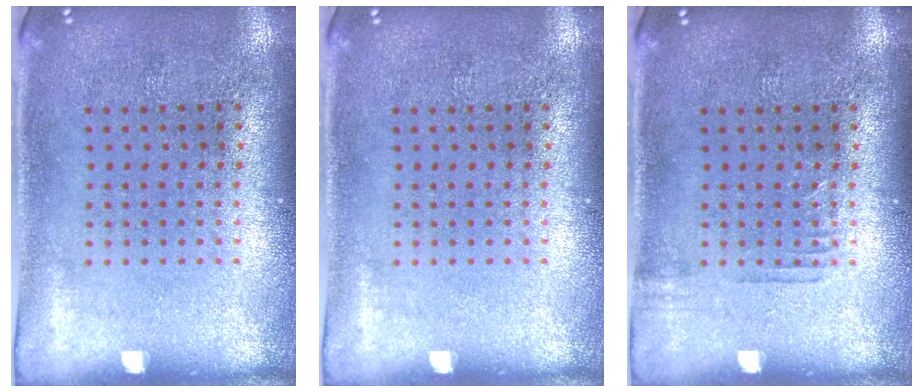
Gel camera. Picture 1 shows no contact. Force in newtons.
{"total": 0.0}
{"total": 0.7, "press": 0.6, "slide": 0.2}